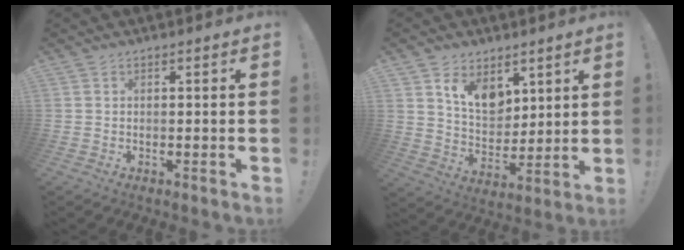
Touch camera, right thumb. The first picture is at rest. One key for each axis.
{"total": 11.3, "fx": 6.8, "fy": 7.6, "fz": 5.0, "tx": -0.090, "ty": -0.034, "tz": 0.133}